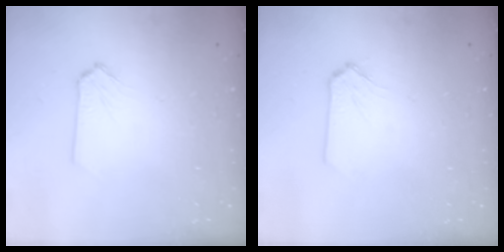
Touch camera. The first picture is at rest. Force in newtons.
{"total": 0.7, "press": 0.7, "slide": 0.1}